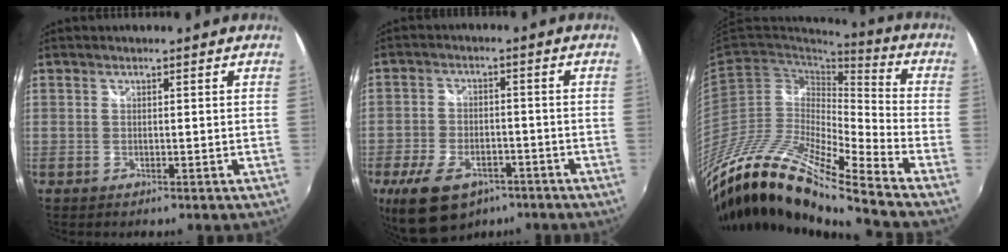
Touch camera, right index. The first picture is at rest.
{"total": 13.9, "force": [-8.5, 7.7, 7.8], "torque": [-0.179, -0.018, -0.141]}
{"total": 21.7, "force": [-16.8, 2.1, 13.5], "torque": [-0.230, -0.026, -0.324]}